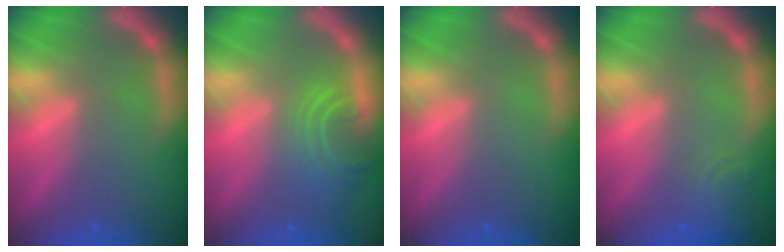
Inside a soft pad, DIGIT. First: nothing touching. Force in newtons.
{"total": 5.1}
{"total": 0.0}
{"total": 2.9}